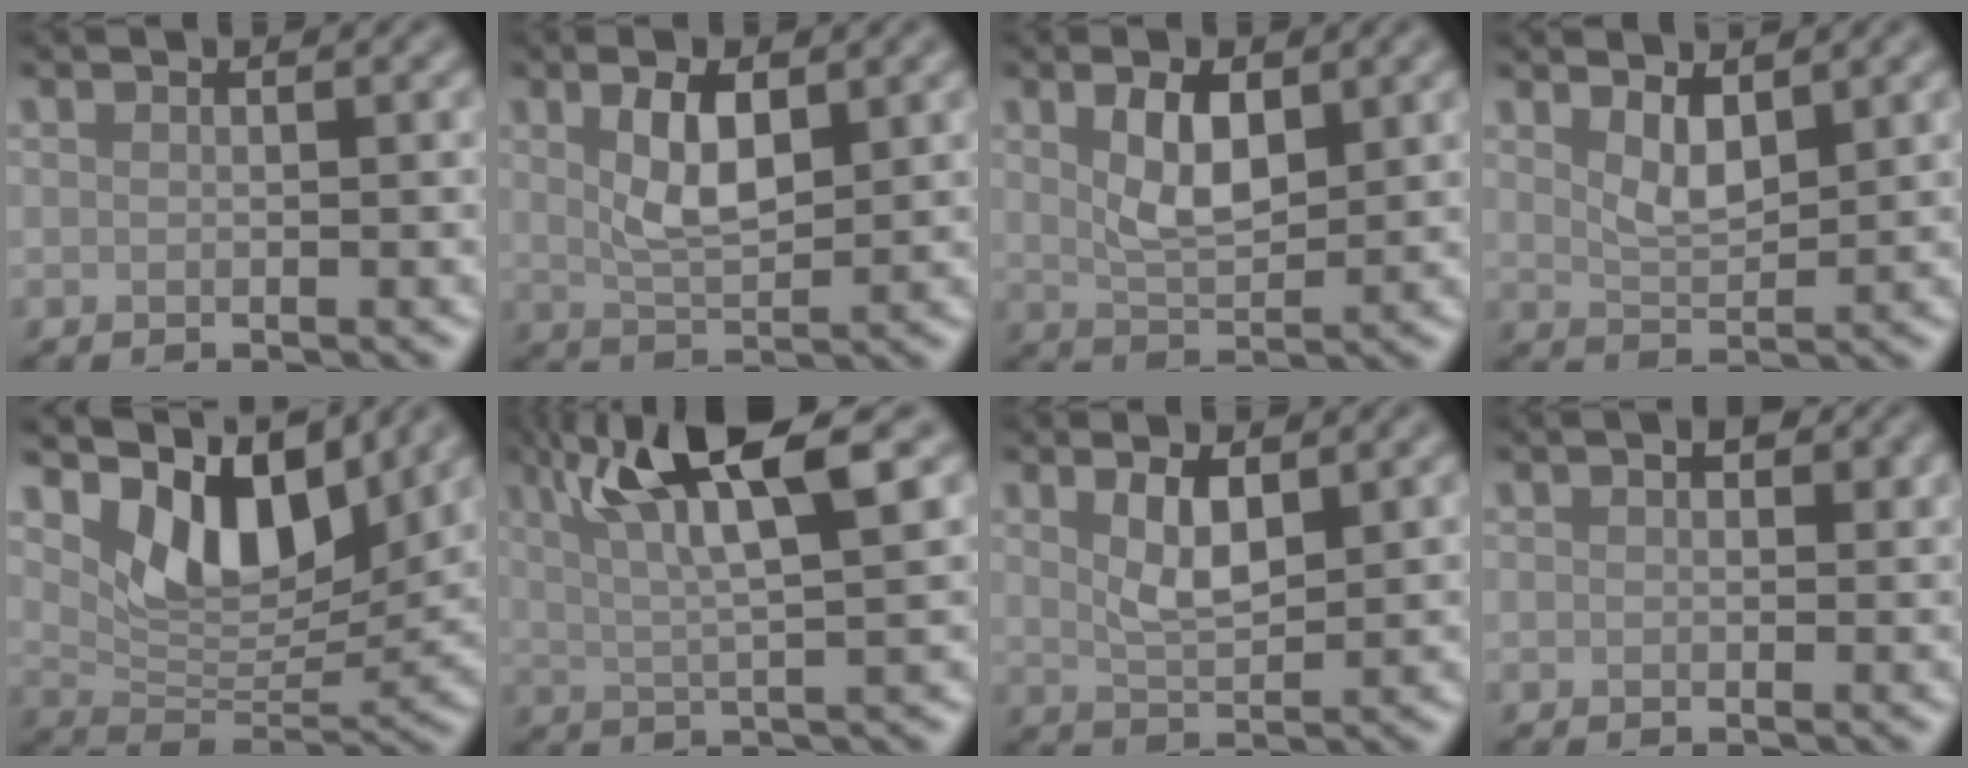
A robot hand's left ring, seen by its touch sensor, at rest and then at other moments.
{"total": 4.7, "force": [1.6, 1.9, 4.0], "torque": [-0.083, 0.001, 0.031]}
{"total": 4.3, "force": [1.5, 2.0, 3.5], "torque": [-0.073, 0.000, 0.031]}
{"total": 2.7, "force": [1.6, 1.0, 1.9], "torque": [-0.040, -0.009, 0.035]}
{"total": 8.2, "force": [4.7, 4.0, 5.3], "torque": [-0.093, -0.008, 0.082]}
{"total": 9.4, "force": [4.0, 1.9, 8.4], "torque": [-0.143, 0.014, 0.070]}
{"total": 3.4, "force": [1.5, 1.2, 2.8], "torque": [-0.058, -0.003, 0.031]}
{"total": 1.7, "force": [0.6, 0.9, 1.3], "torque": [-0.012, 0.001, 0.007]}